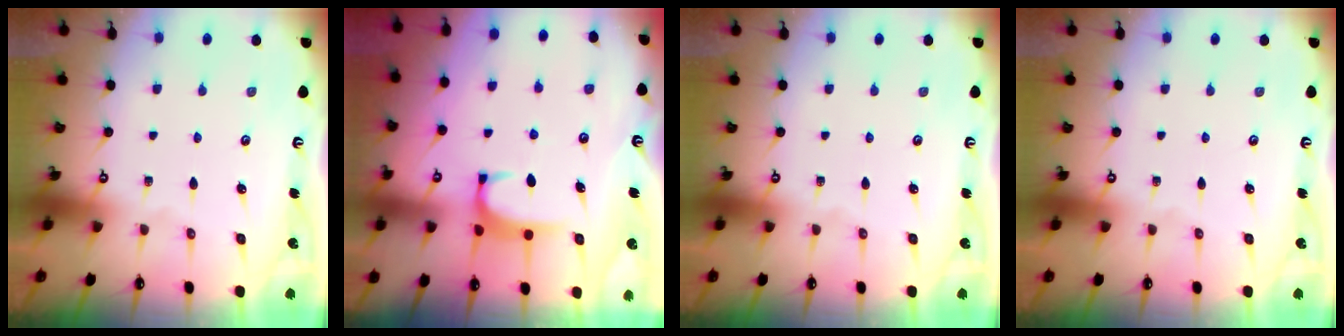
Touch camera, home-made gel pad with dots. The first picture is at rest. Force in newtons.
{"total": 1.7, "press": 1.6, "slide": 0.5}
{"total": 0.0}
{"total": 0.0}